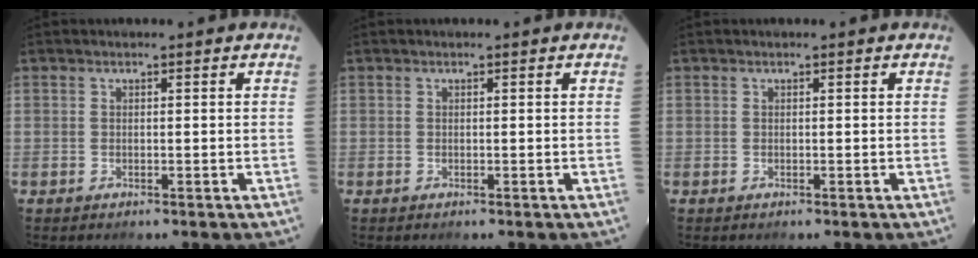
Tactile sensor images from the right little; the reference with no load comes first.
{"total": 0.0}
{"total": 0.0}